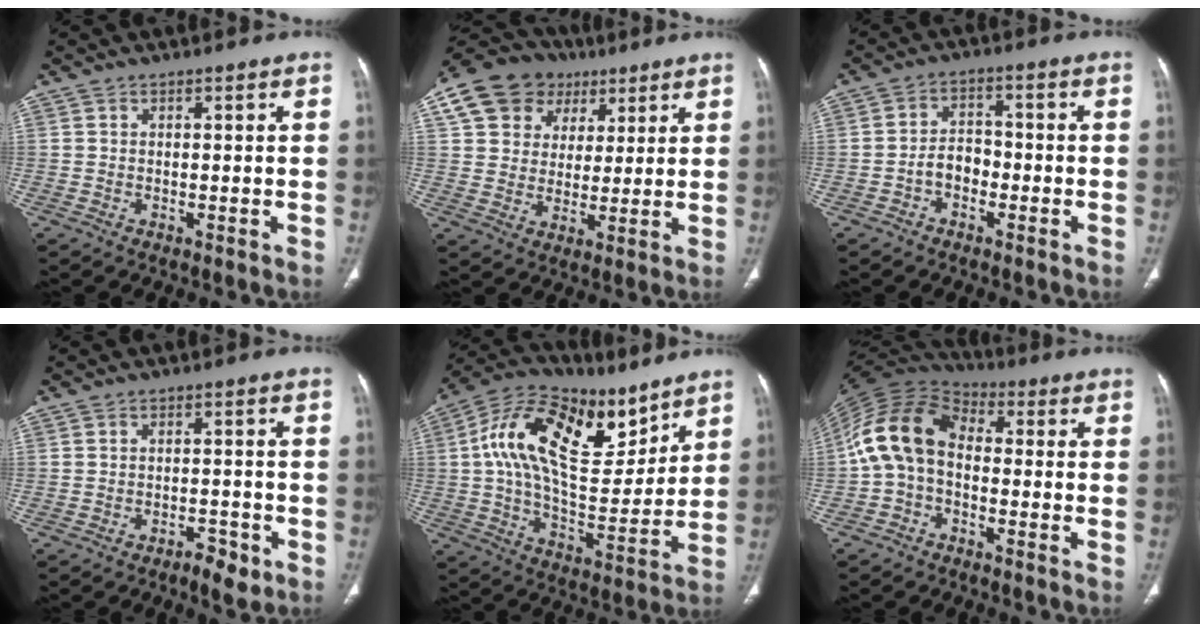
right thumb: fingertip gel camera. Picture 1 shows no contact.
{"total": 15.2, "force": [6.9, 12.3, 5.8], "torque": [-0.080, 0.013, 0.118]}
{"total": 4.4, "force": [-1.9, 3.0, 2.6], "torque": [-0.032, 0.026, -0.039]}
{"total": 3.7, "force": [-2.3, 1.5, 2.6], "torque": [-0.033, 0.012, -0.032]}
{"total": 23.2, "force": [10.2, 12.0, 17.1], "torque": [-0.264, -0.022, 0.174]}
{"total": 13.2, "force": [-0.9, 8.9, 9.7], "torque": [-0.186, 0.041, -0.032]}